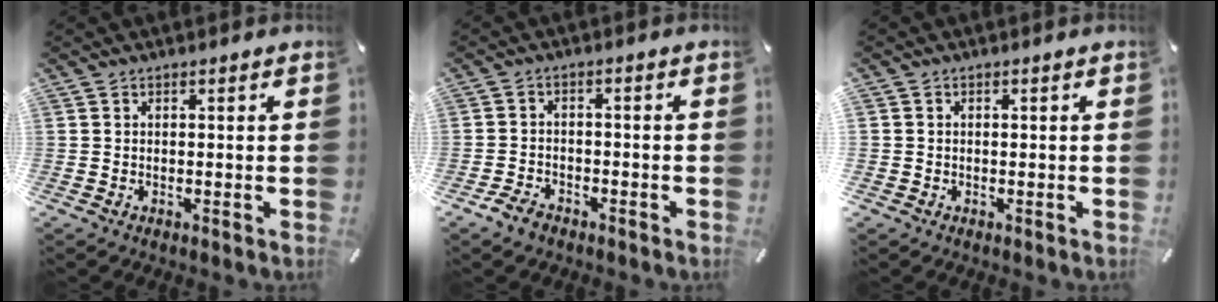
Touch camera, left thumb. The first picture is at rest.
{"total": 3.7, "force": [-2.8, 2.1, 1.1], "torque": [-0.030, 0.013, -0.056]}
{"total": 2.4, "force": [0.0, 2.4, -0.4], "torque": [0.016, 0.002, -0.002]}